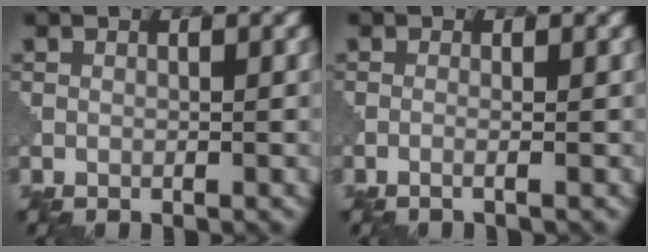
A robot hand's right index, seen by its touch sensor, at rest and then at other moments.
{"total": 1.5, "force": [-0.1, 0.8, 1.3], "torque": [-0.002, -0.002, -0.028]}